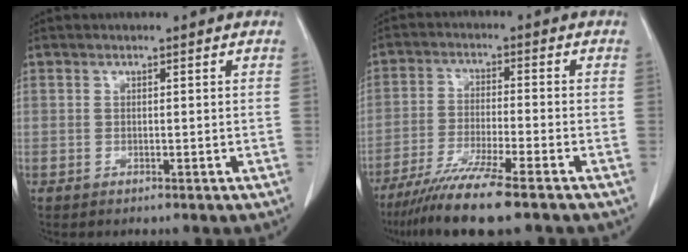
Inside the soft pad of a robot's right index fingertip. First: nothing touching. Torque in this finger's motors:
{"motor_torque": [1.09, -1.04, 0.59, 0.15]}